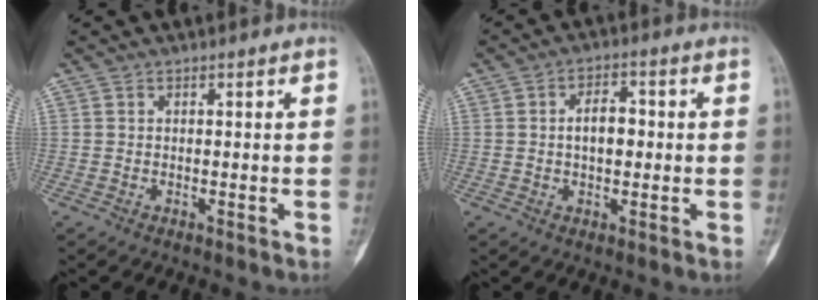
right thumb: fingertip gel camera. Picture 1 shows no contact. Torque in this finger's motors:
{"motor_torque": [0.72, 0.45, 0.06, -0.05, 0.24]}